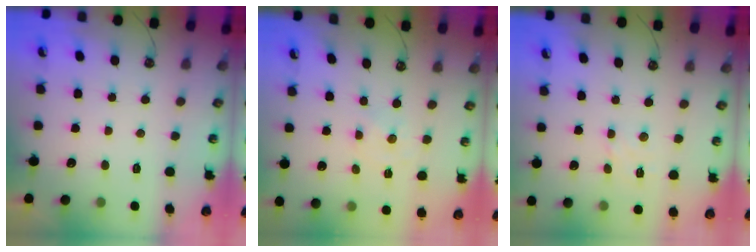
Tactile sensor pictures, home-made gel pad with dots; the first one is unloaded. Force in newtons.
{"total": 0.0}
{"total": 2.1, "press": 2.1, "slide": 0.5}